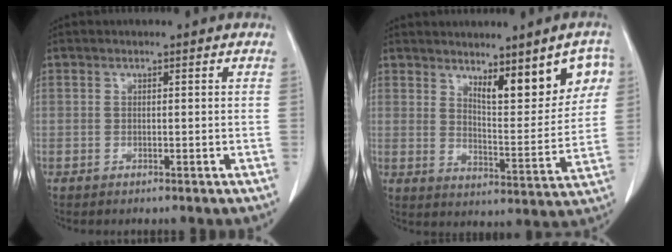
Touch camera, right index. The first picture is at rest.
{"total": 11.4, "force": [6.2, 3.0, 9.0], "torque": [-0.114, -0.002, 0.097]}